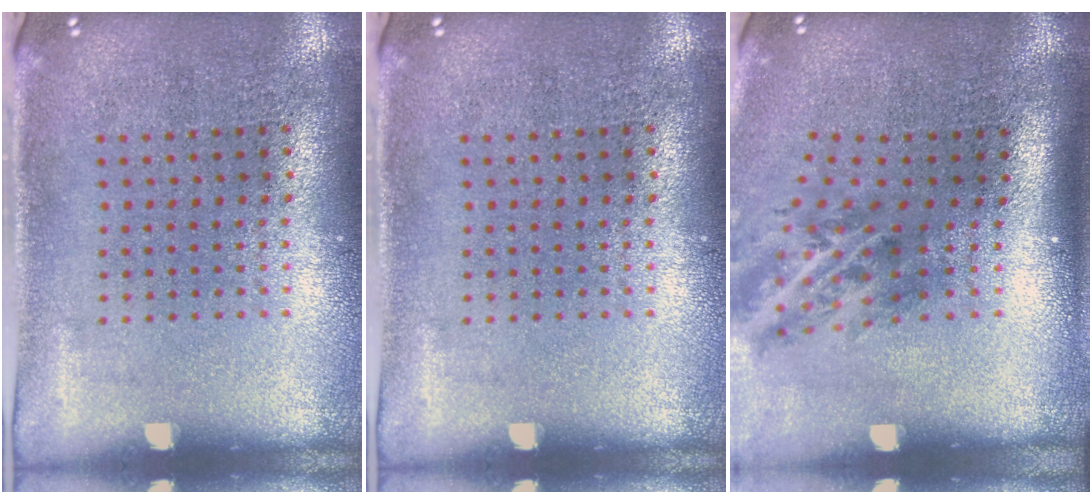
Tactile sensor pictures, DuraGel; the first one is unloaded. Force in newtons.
{"total": 0.0}
{"total": 2.0, "press": 1.2, "slide": 1.6}